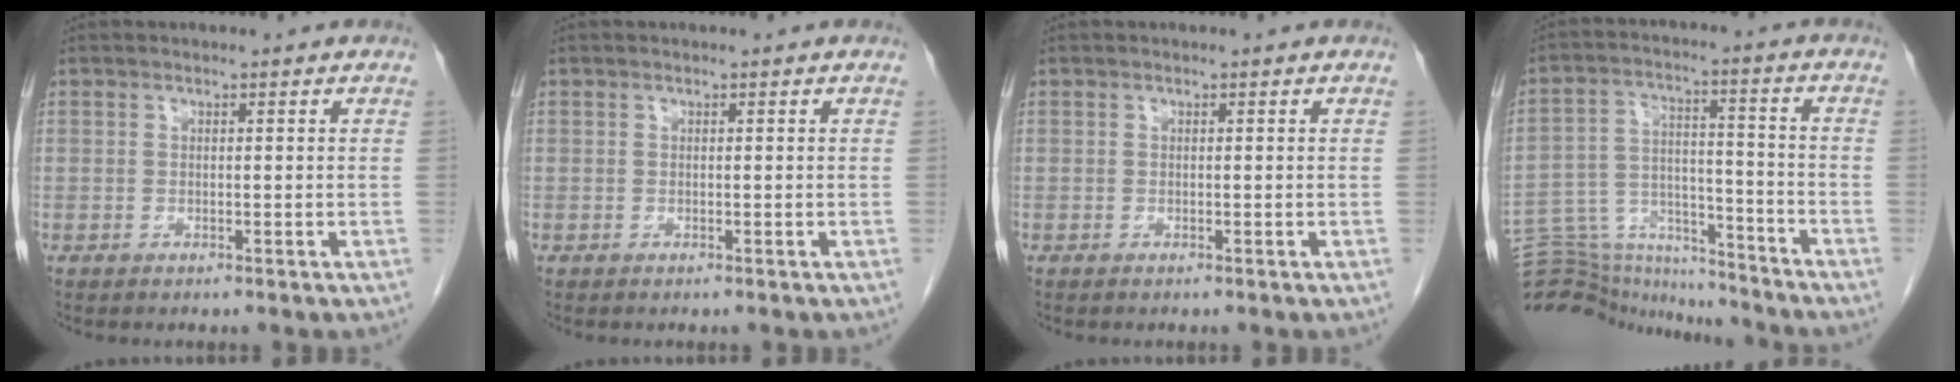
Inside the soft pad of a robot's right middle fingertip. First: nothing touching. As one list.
[{"total": 0.0}, {"total": 0.0}, {"total": 18.2, "force": [-17.6, 3.7, 3.2], "torque": [-0.079, 0.034, -0.273]}]